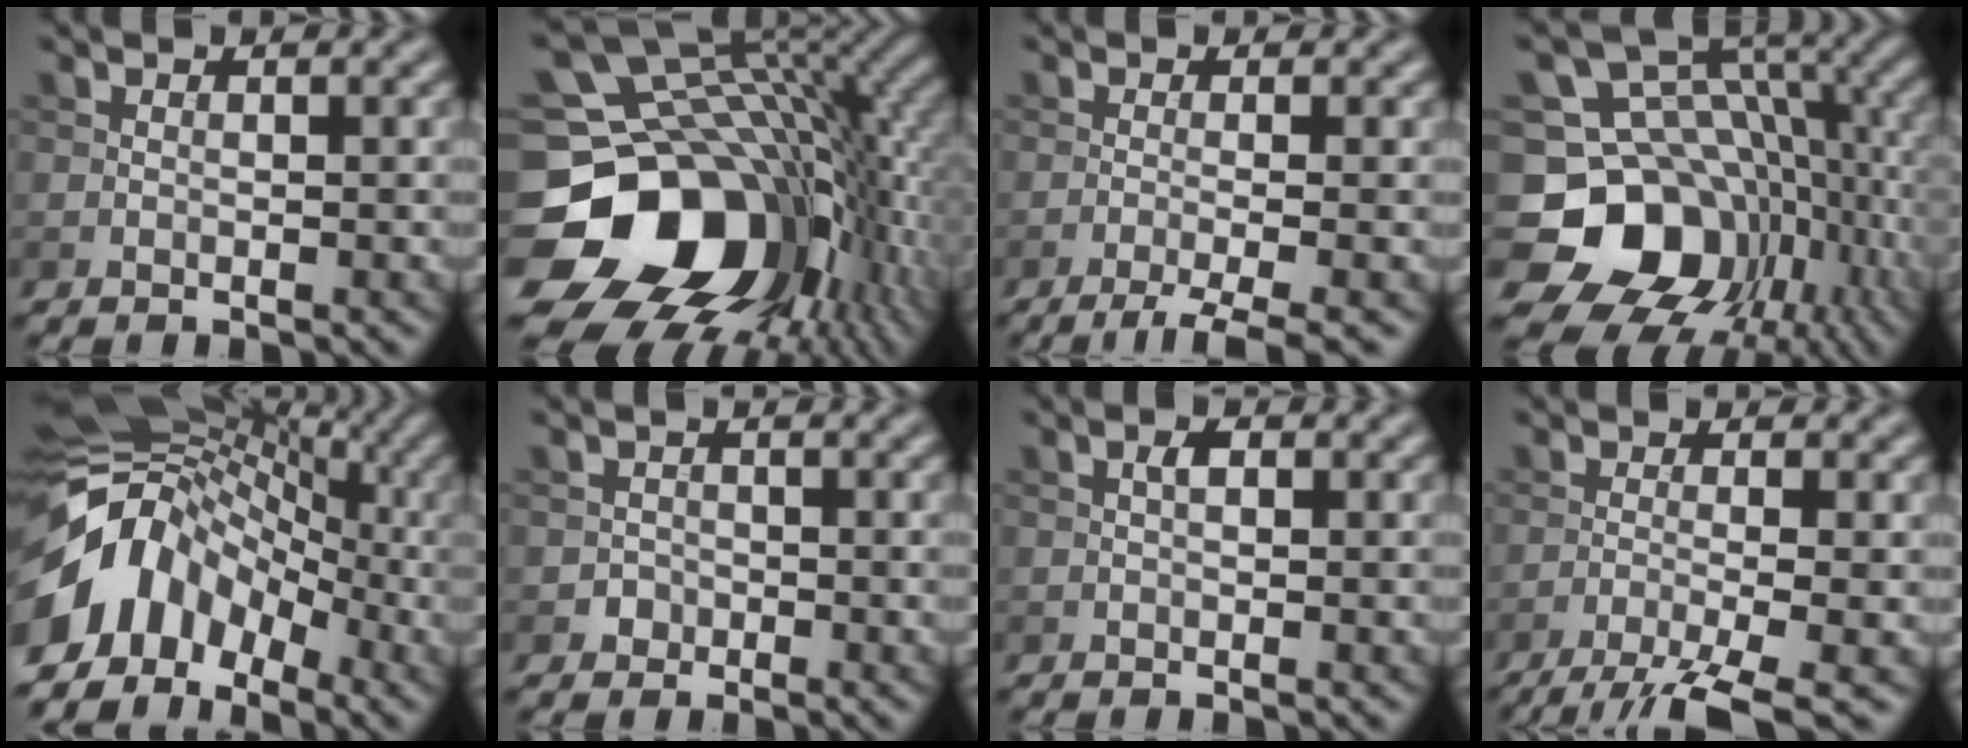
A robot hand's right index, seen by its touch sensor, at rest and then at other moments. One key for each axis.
{"total": 19.1, "fx": -4.2, "fy": 14.7, "fz": 11.5, "tx": -0.238, "ty": -0.033, "tz": -0.051}
{"total": 3.9, "fx": -2.2, "fy": 0.7, "fz": 3.2, "tx": -0.044, "ty": 0.000, "tz": -0.046}
{"total": 13.8, "fx": -4.4, "fy": 11.1, "fz": 6.8, "tx": -0.132, "ty": -0.010, "tz": -0.080}
{"total": 11.2, "fx": -3.7, "fy": 8.1, "fz": 6.8, "tx": -0.119, "ty": 0.015, "tz": -0.084}
{"total": 1.1, "fx": -0.5, "fy": 1.0, "fz": 0.1, "tx": 0.009, "ty": 0.001, "tz": -0.009}
{"total": 1.1, "fx": 0.2, "fy": 0.5, "fz": 1.0, "tx": -0.016, "ty": 0.002, "tz": 0.002}
{"total": 6.3, "fx": -4.1, "fy": 1.1, "fz": 4.7, "tx": -0.070, "ty": -0.007, "tz": -0.079}